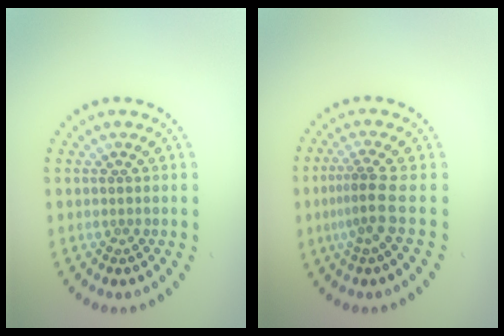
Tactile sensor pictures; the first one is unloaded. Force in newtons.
{"total": 2.7, "press": 1.8, "slide": 2.0}